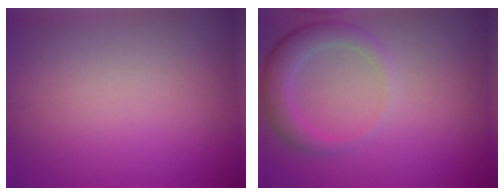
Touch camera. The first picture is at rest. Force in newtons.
{"total": 2.4, "press": 2.4, "slide": 0.4}